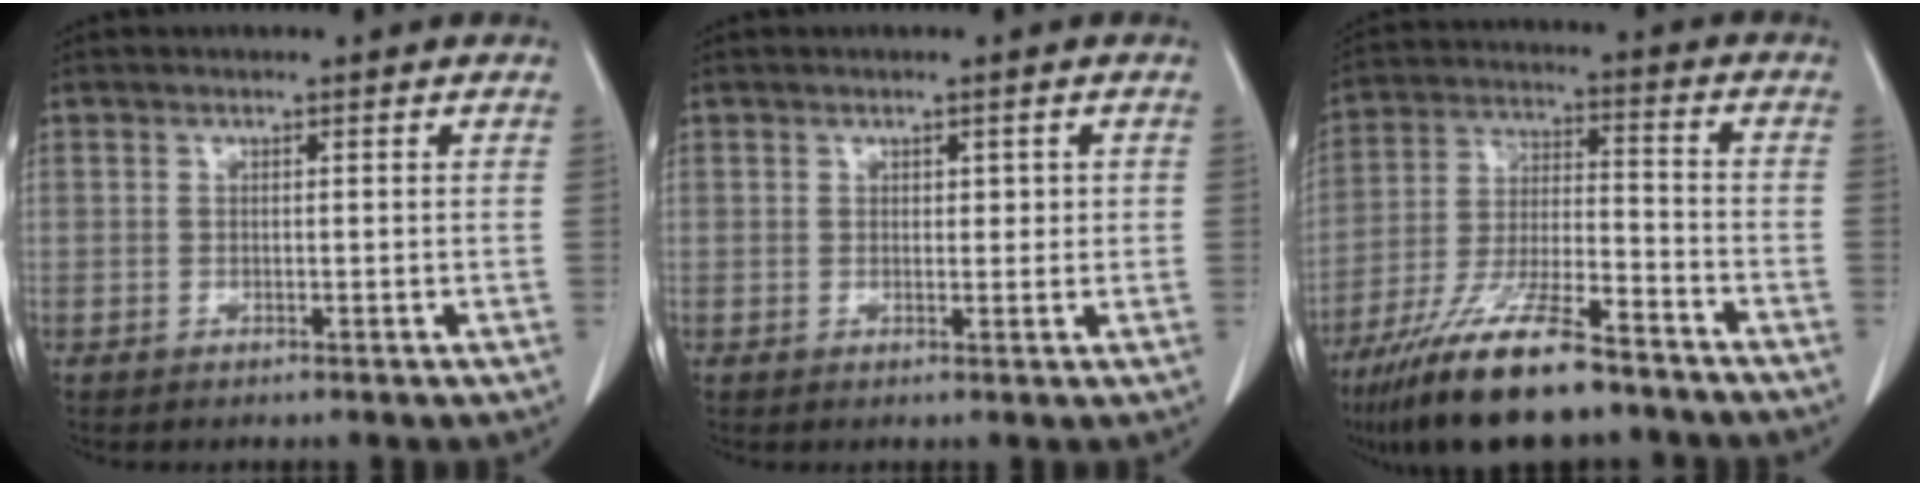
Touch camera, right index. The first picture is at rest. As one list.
[{"total": 1.6, "force": [0.5, 0.9, 1.2], "torque": [-0.012, 0.001, 0.007]}, {"total": 16.1, "force": [-12.2, 3.0, 10.1], "torque": [-0.208, -0.024, -0.221]}]